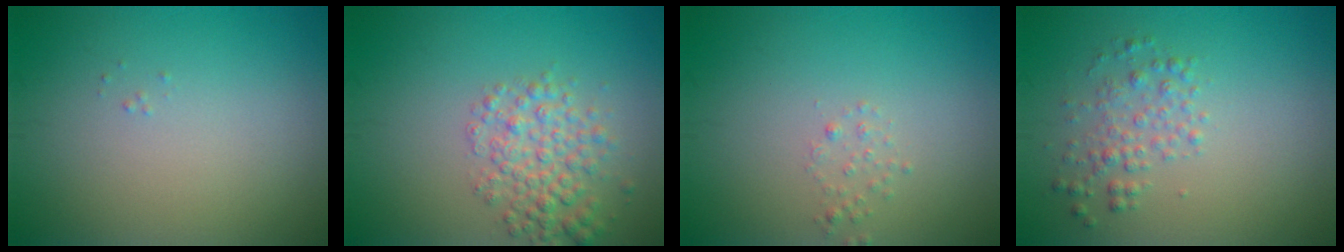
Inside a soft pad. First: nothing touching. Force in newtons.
{"total": 3.9, "press": 3.9, "slide": 0.1}
{"total": 0.8, "press": 0.8, "slide": 0.1}
{"total": 2.2, "press": 2.2, "slide": 0.1}